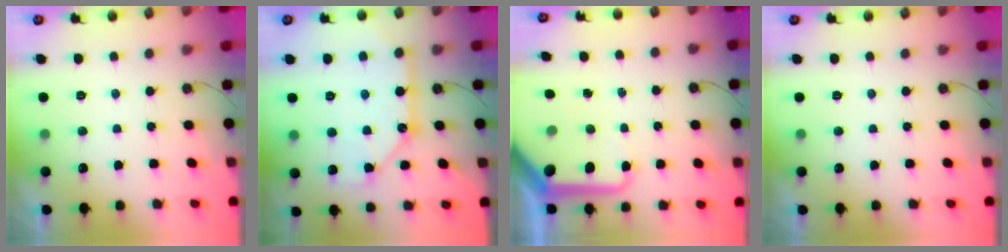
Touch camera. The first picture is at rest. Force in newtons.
{"total": 12.1, "press": 12.0, "slide": 1.3}
{"total": 11.9, "press": 11.9, "slide": 1.4}
{"total": 0.0}